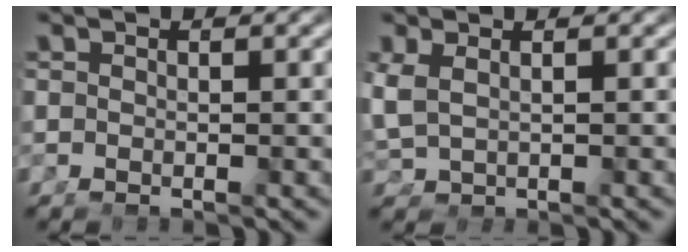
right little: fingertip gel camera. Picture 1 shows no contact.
{"total": 2.0, "force": [0.6, 1.1, 1.5], "torque": [-0.044, -0.004, 0.028]}